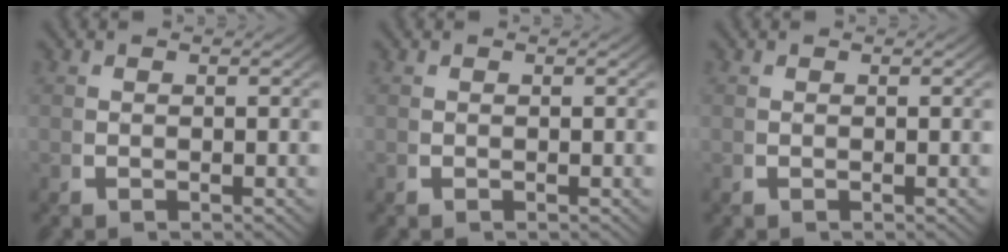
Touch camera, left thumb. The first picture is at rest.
{"total": 0.0}
{"total": 0.0}